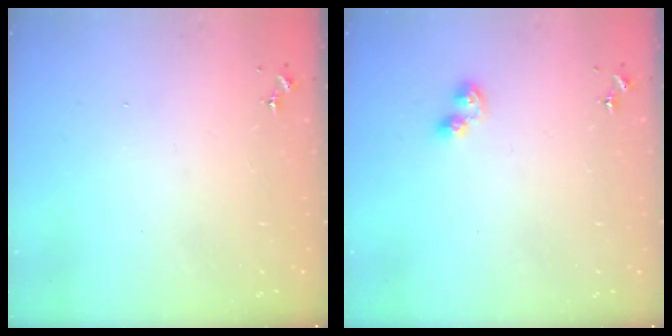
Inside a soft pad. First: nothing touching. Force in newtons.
{"total": 4.3, "press": 4.3, "slide": 0.4}